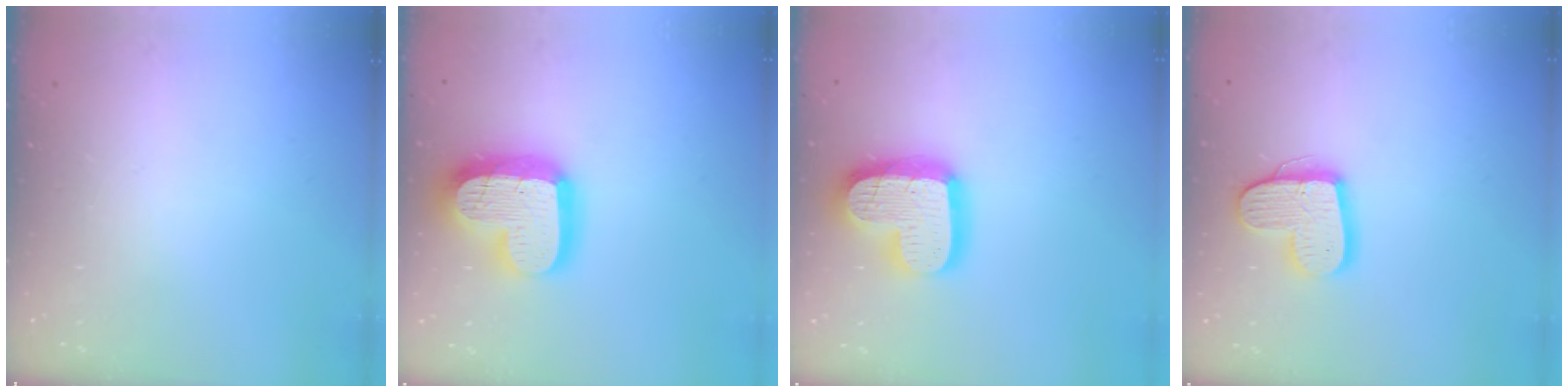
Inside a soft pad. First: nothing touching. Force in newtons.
{"total": 20.3, "press": 20.3, "slide": 1.8}
{"total": 17.7, "press": 17.7, "slide": 1.5}
{"total": 14.1, "press": 14.0, "slide": 1.1}